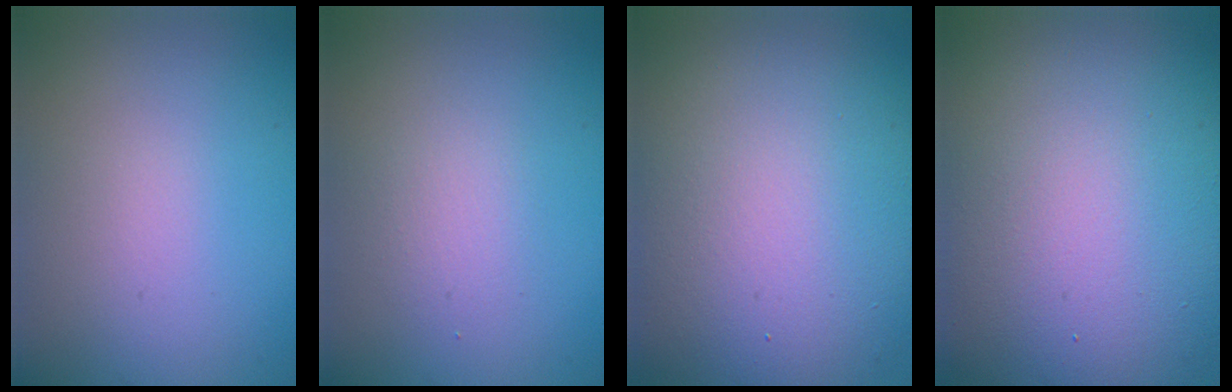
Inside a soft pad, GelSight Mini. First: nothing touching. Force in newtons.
{"total": 1.4, "press": 1.4, "slide": 0.1}
{"total": 13.9, "press": 13.9, "slide": 1.1}
{"total": 16.4, "press": 16.3, "slide": 1.4}